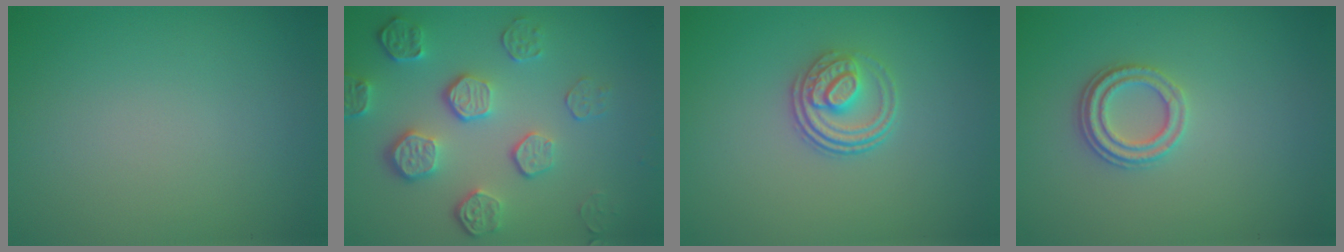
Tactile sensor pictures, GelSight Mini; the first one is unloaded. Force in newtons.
{"total": 5.3, "press": 3.8, "slide": 3.8}
{"total": 3.1, "press": 2.6, "slide": 1.7}
{"total": 2.3, "press": 2.1, "slide": 1.0}